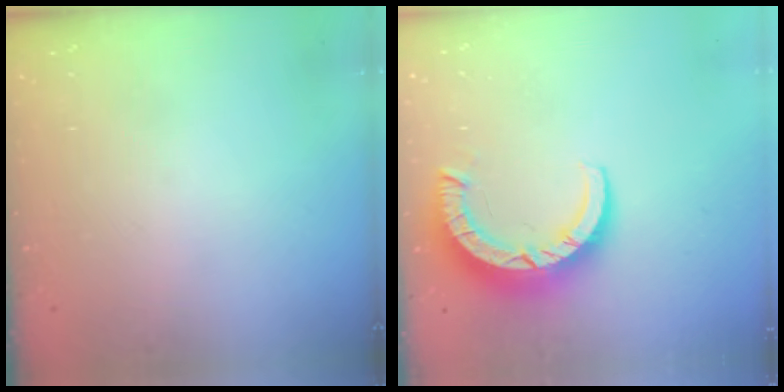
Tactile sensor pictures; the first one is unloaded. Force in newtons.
{"total": 8.9, "press": 8.8, "slide": 1.1}